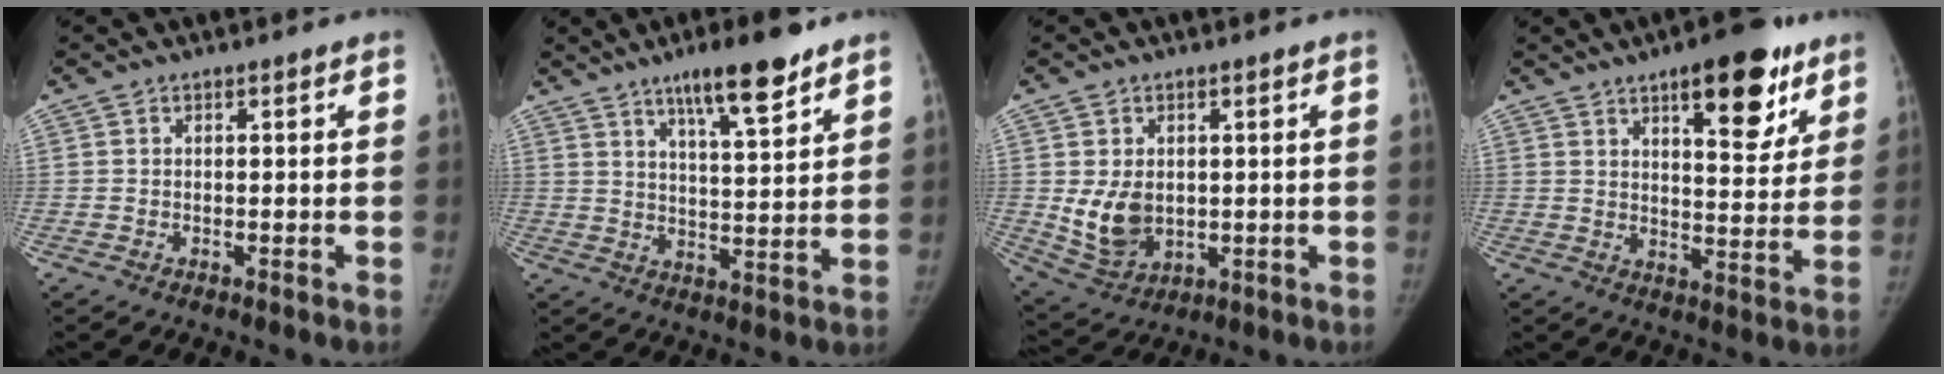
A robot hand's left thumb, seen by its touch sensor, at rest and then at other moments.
{"total": 10.7, "force": [7.2, 2.0, 7.7], "torque": [-0.107, -0.040, 0.114]}
{"total": 8.5, "force": [0.2, 6.4, 5.7], "torque": [-0.082, -0.016, 0.023]}
{"total": 15.3, "force": [8.8, 5.9, 11.1], "torque": [-0.105, -0.040, 0.125]}